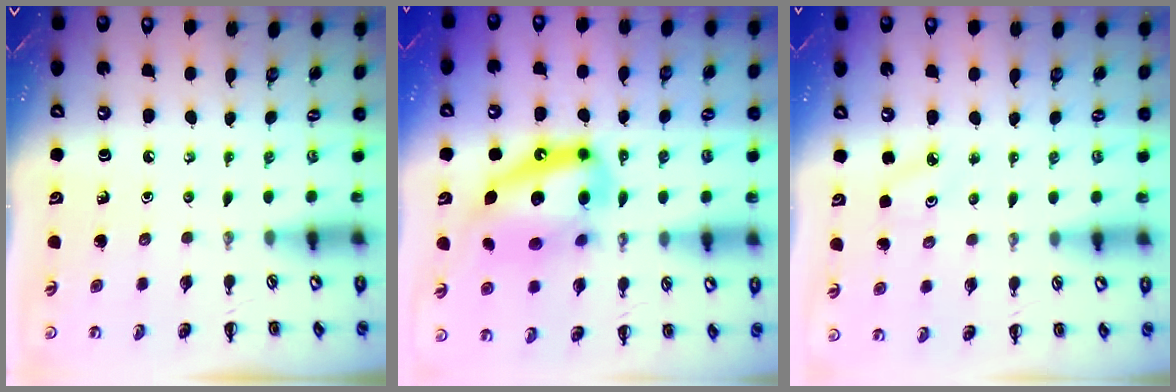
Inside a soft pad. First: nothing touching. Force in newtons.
{"total": 17.5, "press": 17.0, "slide": 4.4}
{"total": 3.1, "press": 2.9, "slide": 0.9}